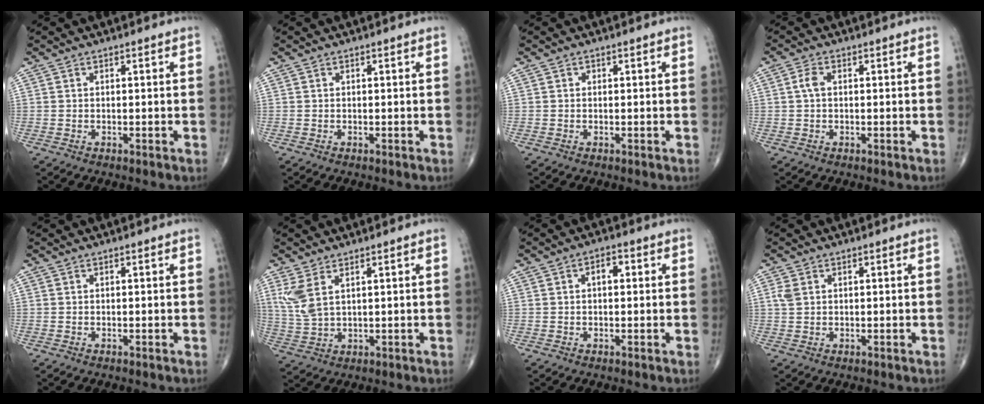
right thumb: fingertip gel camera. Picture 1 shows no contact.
{"total": 0.0}
{"total": 0.0}
{"total": 2.2, "force": [0.2, 1.3, 1.8], "torque": [-0.039, 0.006, 0.002]}
{"total": 0.0}
{"total": 5.7, "force": [2.6, 2.4, 4.5], "torque": [-0.112, -0.007, 0.065]}
{"total": 2.8, "force": [0.5, 1.5, 2.3], "torque": [-0.026, 0.011, 0.003]}
{"total": 1.9, "force": [0.7, 1.3, 1.2], "torque": [-0.032, 0.005, 0.019]}